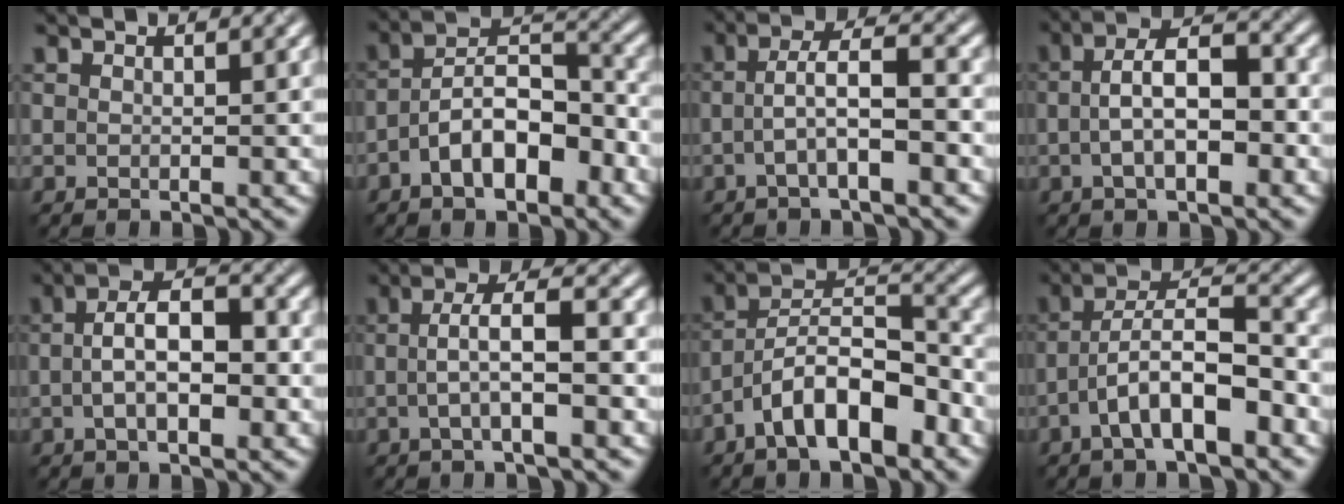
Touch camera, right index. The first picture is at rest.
{"total": 7.4, "force": [-3.8, 2.9, 5.6], "torque": [-0.093, 0.025, -0.058]}
{"total": 3.5, "force": [-1.2, 0.3, 3.3], "torque": [-0.067, 0.014, -0.015]}
{"total": 5.3, "force": [-0.8, 2.0, 4.9], "torque": [-0.082, 0.014, -0.004]}
{"total": 5.1, "force": [-0.8, 1.9, 4.7], "torque": [-0.083, 0.012, -0.002]}
{"total": 3.6, "force": [-0.8, 0.5, 3.5], "torque": [-0.067, 0.010, -0.003]}
{"total": 8.3, "force": [-5.3, 2.6, 5.8], "torque": [-0.098, 0.029, -0.084]}
{"total": 6.8, "force": [-3.8, 1.8, 5.4], "torque": [-0.096, 0.026, -0.056]}